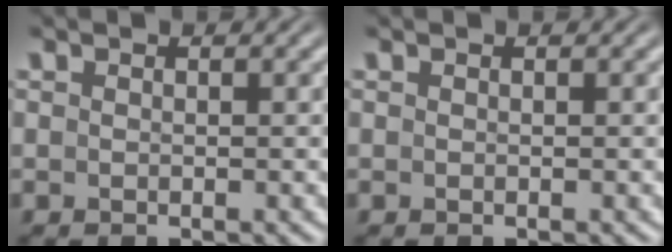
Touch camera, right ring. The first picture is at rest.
{"total": 0.0}